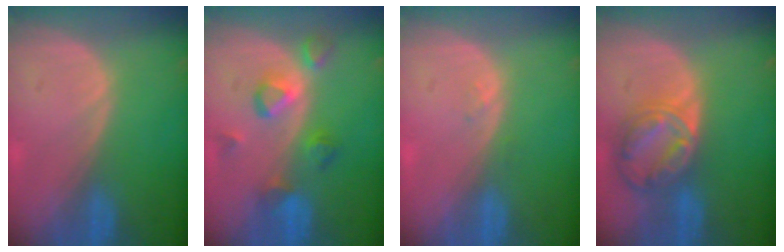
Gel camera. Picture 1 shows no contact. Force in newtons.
{"total": 5.8, "press": 5.7, "slide": 0.6}
{"total": 0.9, "press": 0.8, "slide": 0.4}
{"total": 8.5, "press": 7.2, "slide": 4.5}